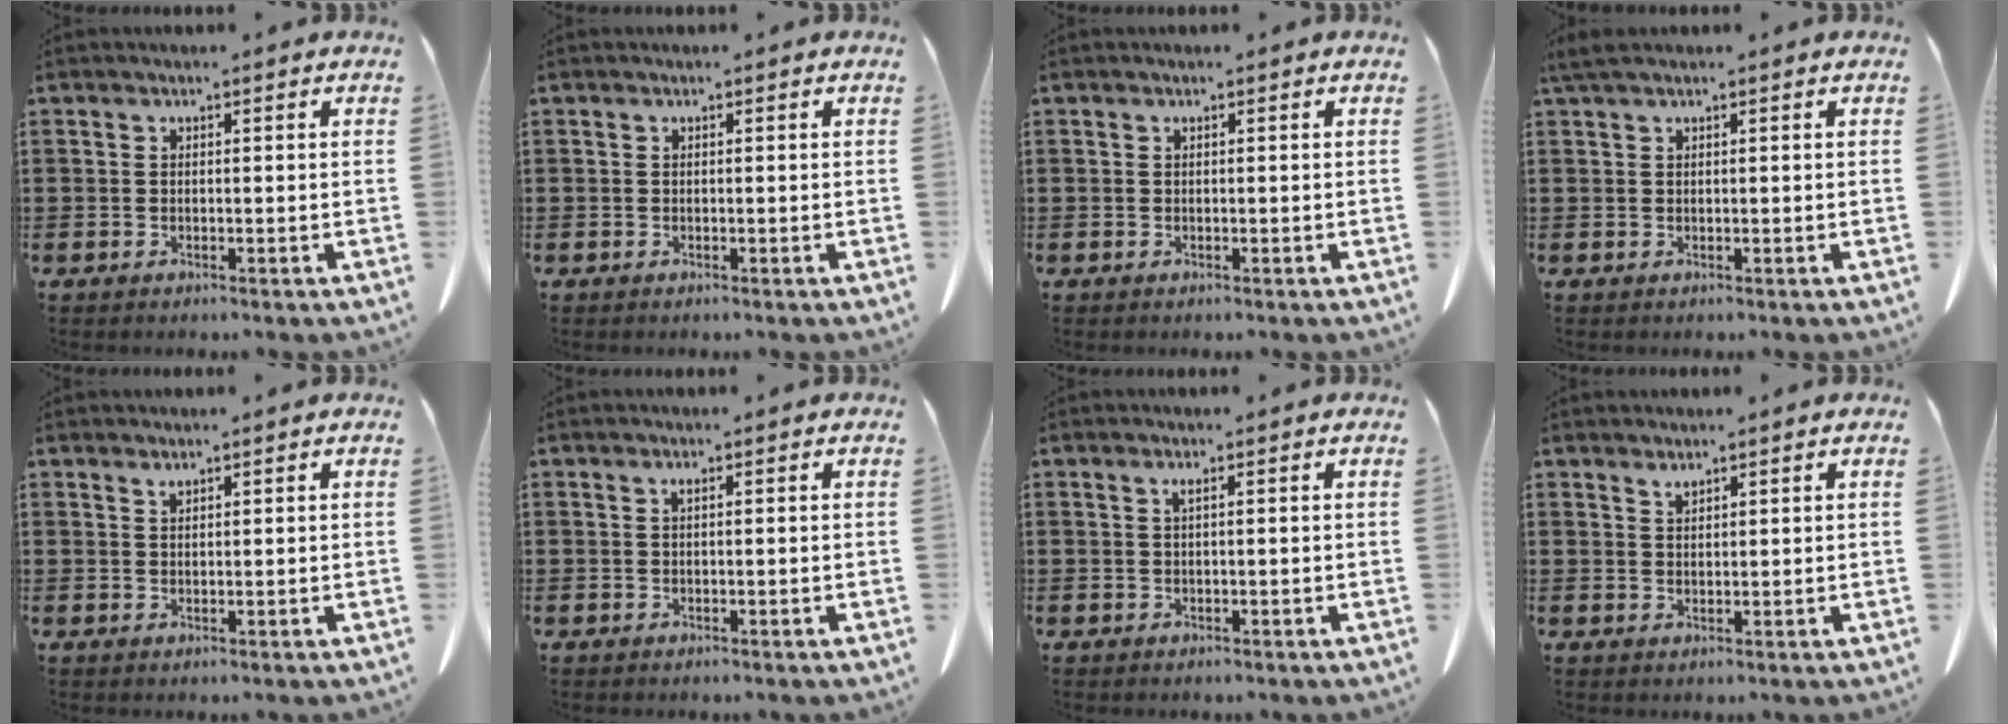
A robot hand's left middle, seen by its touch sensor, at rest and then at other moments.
{"total": 0.0}
{"total": 0.0}
{"total": 1.5, "force": [1.0, 0.2, 1.1], "torque": [-0.025, -0.001, 0.020]}
{"total": 1.0, "force": [0.9, 0.0, 0.4], "torque": [-0.011, -0.004, 0.019]}
{"total": 0.6, "force": [0.3, 0.0, 0.5], "torque": [-0.012, -0.003, 0.007]}
{"total": 0.9, "force": [0.3, -0.1, 0.9], "torque": [-0.017, -0.004, 0.007]}
{"total": 1.4, "force": [1.4, 0.2, 0.4], "torque": [-0.010, -0.003, 0.027]}